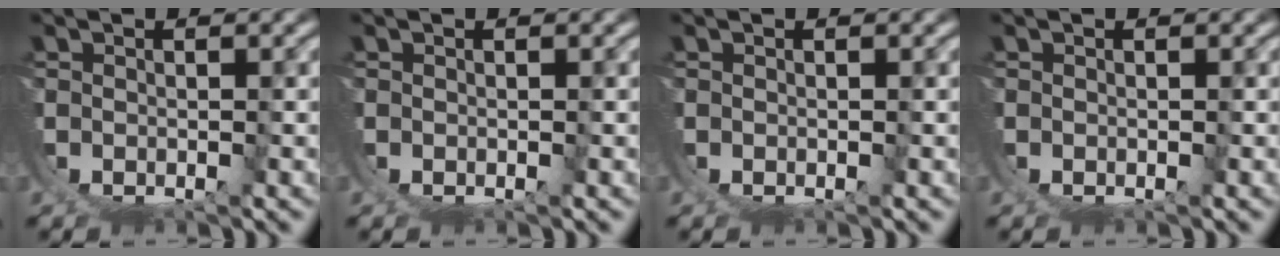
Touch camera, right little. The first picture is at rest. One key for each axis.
{"total": 0.0}
{"total": 0.0}
{"total": 0.0}